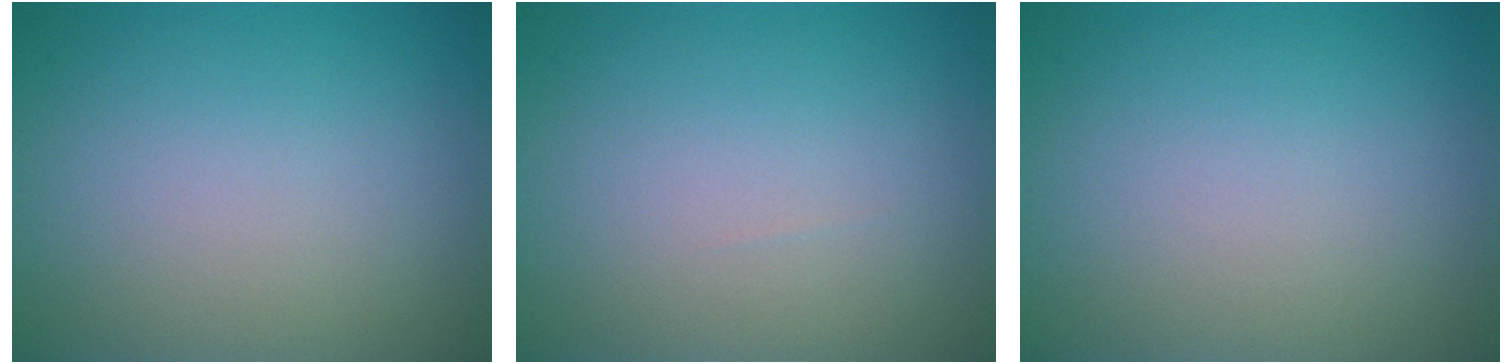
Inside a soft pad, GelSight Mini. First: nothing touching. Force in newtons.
{"total": 0.0}
{"total": 0.0}